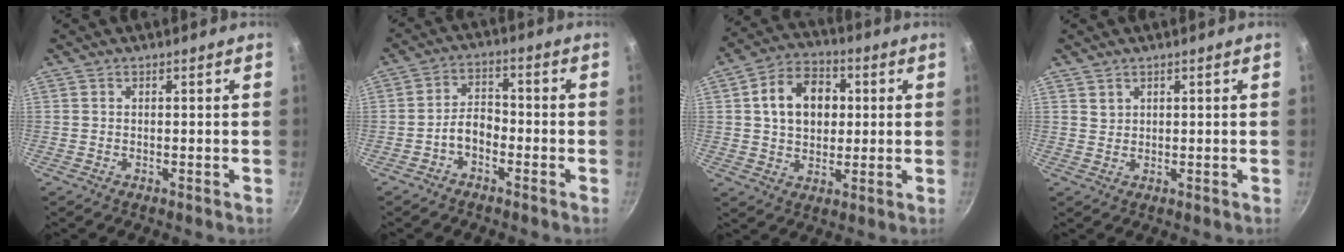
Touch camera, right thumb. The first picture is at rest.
{"total": 4.8, "force": [-2.4, 2.9, 3.0], "torque": [-0.039, 0.035, -0.048]}
{"total": 12.7, "force": [2.3, 9.5, 8.1], "torque": [-0.104, 0.015, 0.031]}
{"total": 1.4, "force": [0.9, 0.9, 0.3], "torque": [0.005, 0.002, 0.019]}